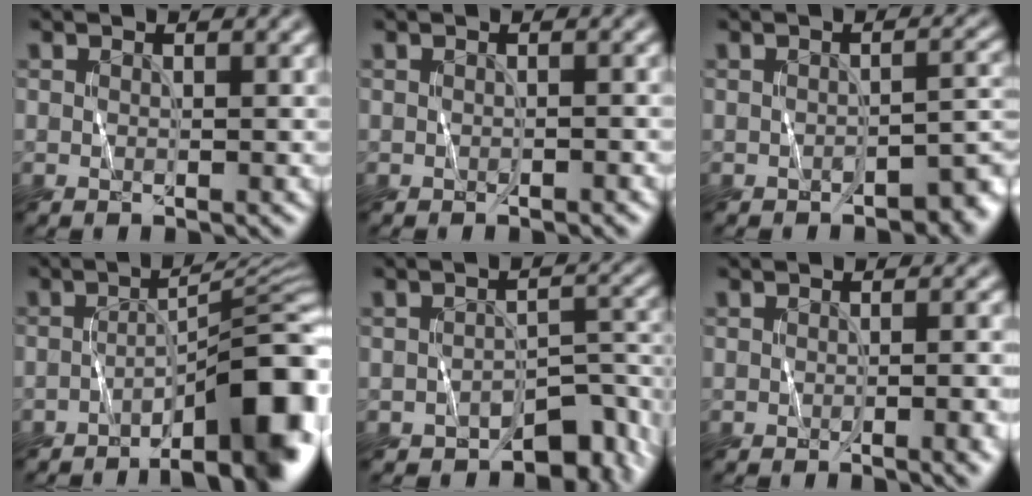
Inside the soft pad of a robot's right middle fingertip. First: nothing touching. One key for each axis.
{"total": 0.7, "fx": -0.5, "fy": 0.2, "fz": 0.4, "tx": -0.005, "ty": 0.002, "tz": -0.006}
{"total": 3.1, "fx": -2.0, "fy": 1.6, "fz": 1.6, "tx": -0.009, "ty": 0.001, "tz": -0.031}
{"total": 11.0, "fx": -5.9, "fy": 2.7, "fz": 8.9, "tx": -0.115, "ty": 0.014, "tz": -0.084}
{"total": 5.6, "fx": -3.8, "fy": 2.7, "fz": 3.0, "tx": -0.024, "ty": -0.002, "tz": -0.059}
{"total": 4.0, "fx": -1.4, "fy": 1.3, "fz": 3.5, "tx": -0.036, "ty": 0.001, "tz": -0.017}